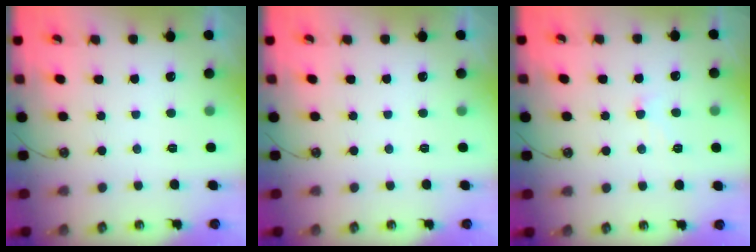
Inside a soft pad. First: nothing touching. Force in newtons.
{"total": 0.0}
{"total": 1.3, "press": 1.2, "slide": 0.4}